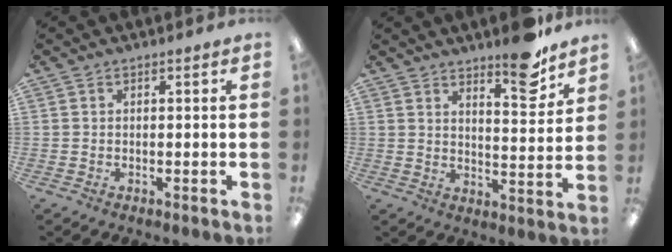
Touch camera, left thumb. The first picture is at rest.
{"total": 11.0, "force": [8.8, 2.8, 6.0], "torque": [-0.061, -0.069, 0.145]}